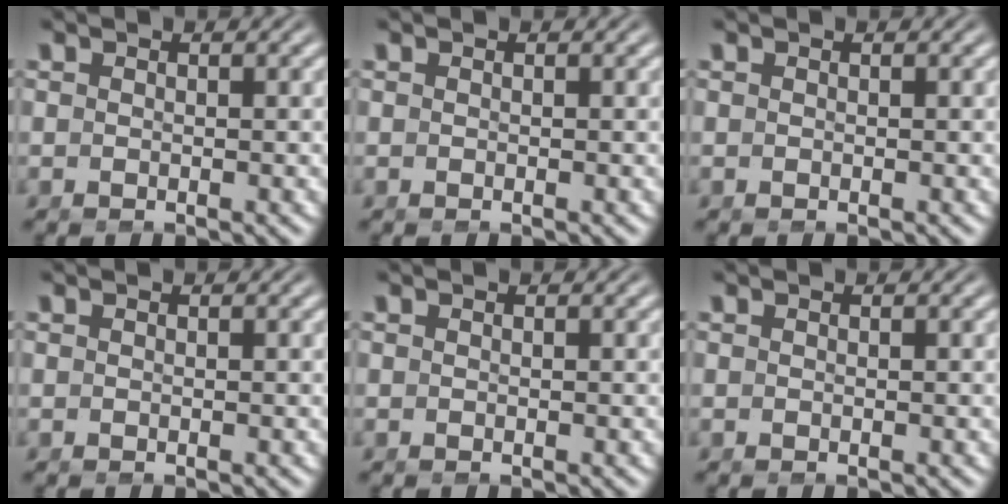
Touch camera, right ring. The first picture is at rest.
{"total": 0.0}
{"total": 0.0}
{"total": 0.0}
{"total": 0.0}
{"total": 0.0}